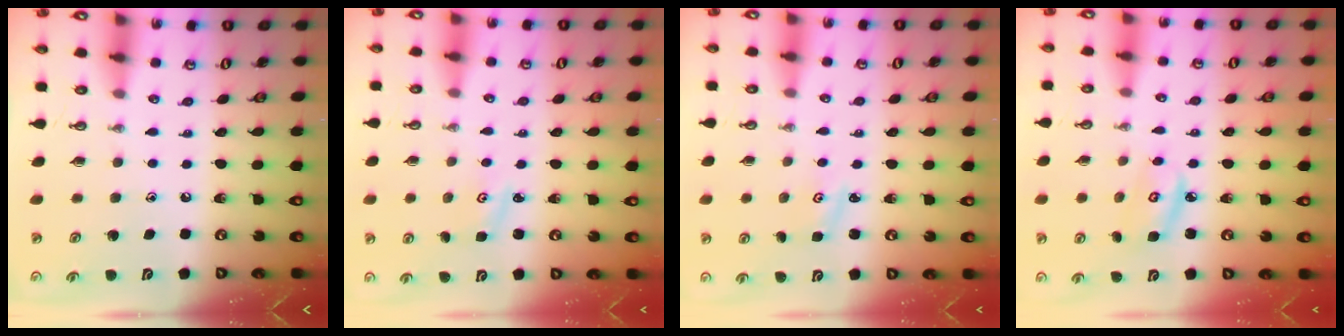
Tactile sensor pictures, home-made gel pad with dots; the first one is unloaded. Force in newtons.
{"total": 2.0, "press": 2.0, "slide": 0.3}
{"total": 2.0, "press": 2.0, "slide": 0.3}
{"total": 4.2, "press": 4.2, "slide": 0.3}